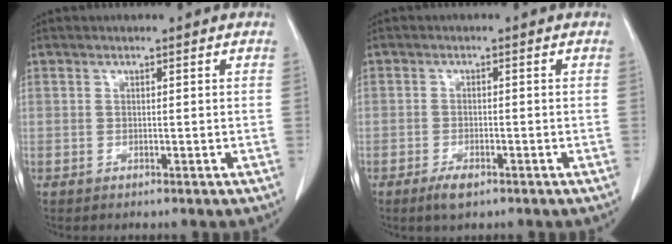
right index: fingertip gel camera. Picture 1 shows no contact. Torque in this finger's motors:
{"motor_torque": [0.25, -0.21, 0.05, 0.02]}